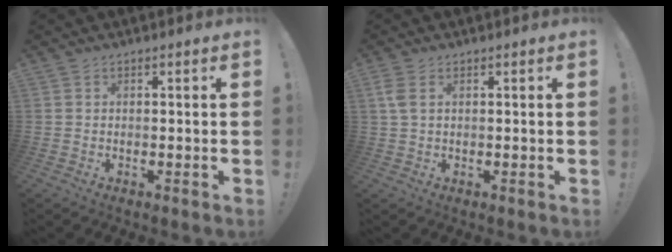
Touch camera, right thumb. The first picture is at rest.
{"total": 3.5, "force": [1.2, 1.4, 2.9], "torque": [-0.068, 0.002, 0.022]}